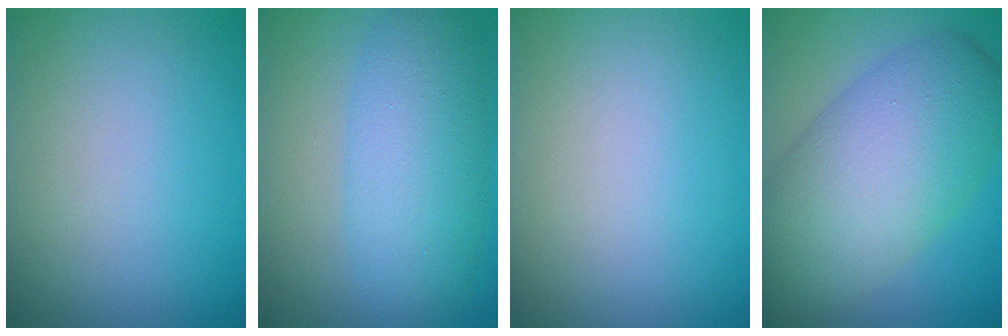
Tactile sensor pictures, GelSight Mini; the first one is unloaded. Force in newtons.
{"total": 6.3, "press": 6.3, "slide": 0.0}
{"total": 0.0}
{"total": 10.6, "press": 10.6, "slide": 0.4}